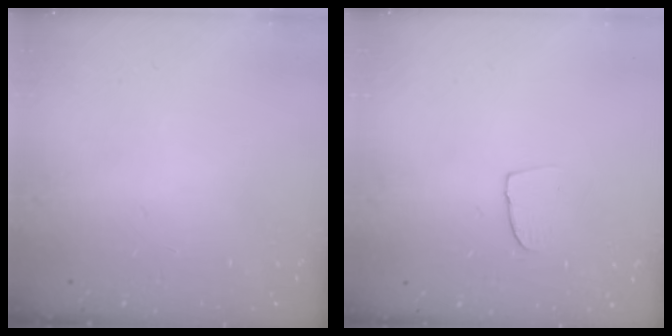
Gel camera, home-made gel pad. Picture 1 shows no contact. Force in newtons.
{"total": 5.0, "press": 4.9, "slide": 0.5}